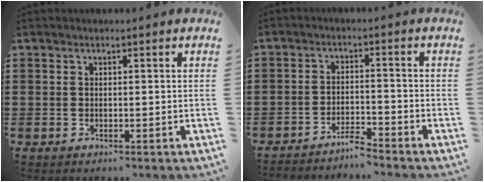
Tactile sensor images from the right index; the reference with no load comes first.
{"total": 3.2, "force": [-3.2, 0.0, 0.3], "torque": [-0.011, 0.001, -0.067]}